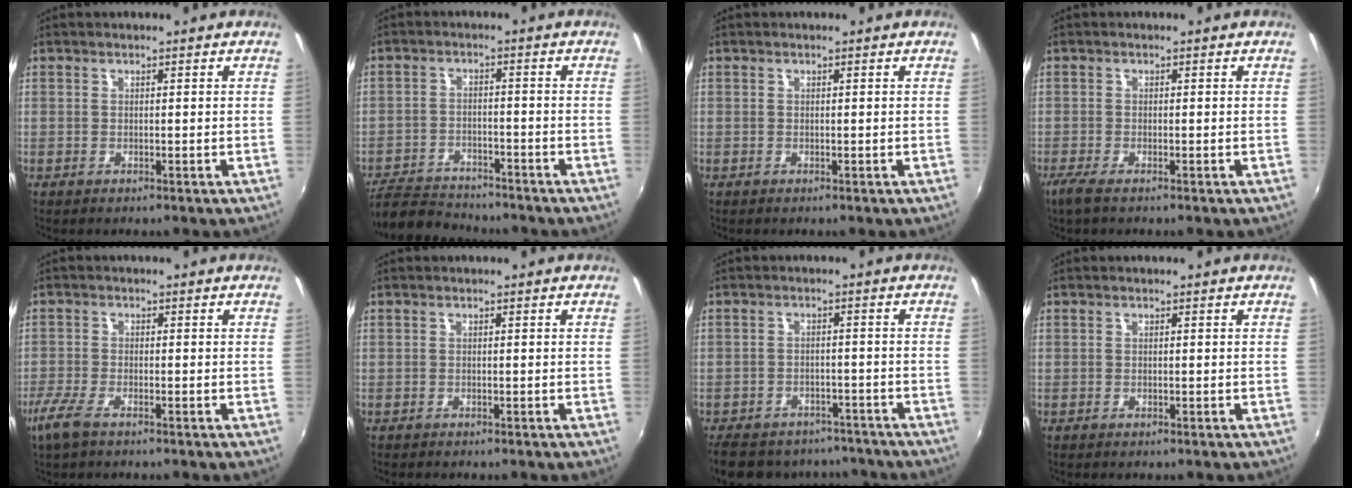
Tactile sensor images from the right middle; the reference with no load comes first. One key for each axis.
{"total": 8.8, "fx": -8.1, "fy": 2.8, "fz": 2.0, "tx": -0.068, "ty": 0.004, "tz": -0.137}
{"total": 0.0}
{"total": 2.7, "fx": -1.9, "fy": 0.3, "fz": 1.9, "tx": -0.044, "ty": -0.009, "tz": -0.037}
{"total": 4.7, "fx": -3.3, "fy": 1.3, "fz": 3.1, "tx": -0.083, "ty": -0.010, "tz": -0.066}
{"total": 0.5, "fx": -0.5, "fy": 0.2, "fz": 0.1, "tx": -0.003, "ty": 0.000, "tz": -0.008}
{"total": 16.2, "fx": -13.2, "fy": 7.5, "fz": 5.7, "tx": -0.137, "ty": 0.010, "tz": -0.174}
{"total": 0.0}